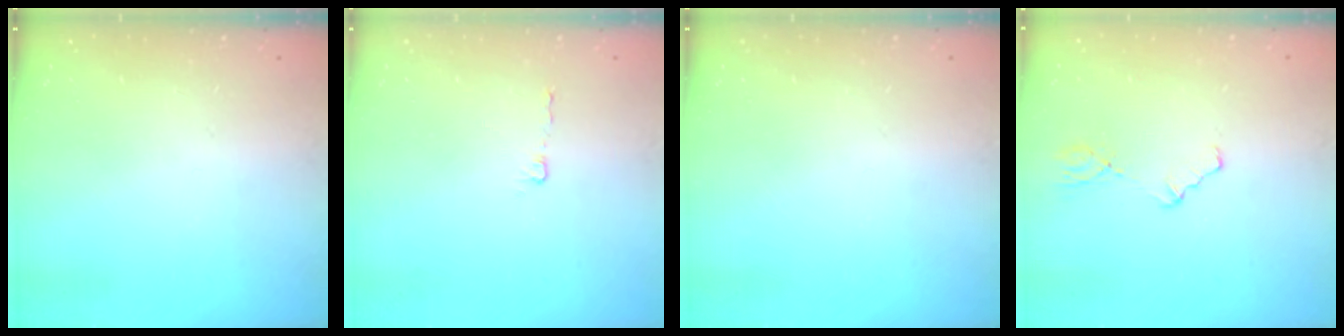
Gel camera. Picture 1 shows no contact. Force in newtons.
{"total": 2.1, "press": 2.1, "slide": 0.2}
{"total": 0.0}
{"total": 2.2, "press": 2.2, "slide": 0.2}